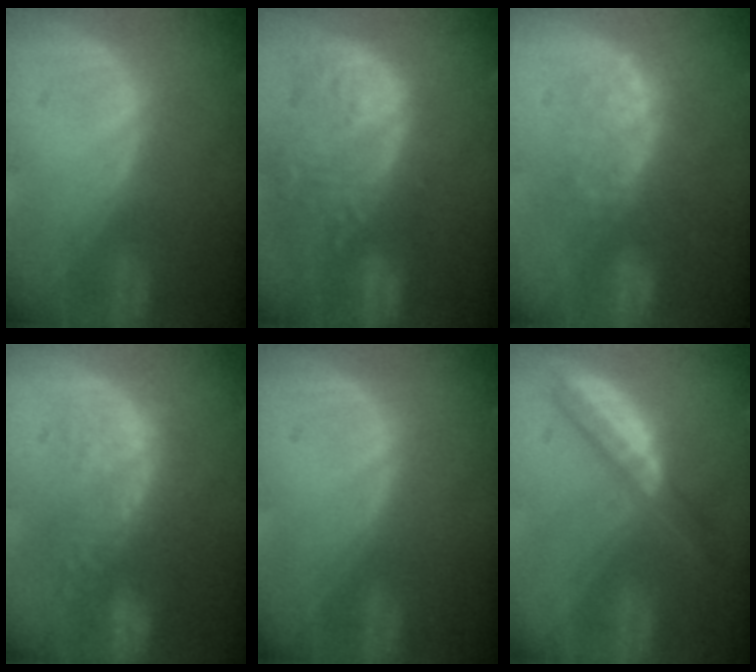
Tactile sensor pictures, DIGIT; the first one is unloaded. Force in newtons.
{"total": 13.5, "press": 11.4, "slide": 7.3}
{"total": 7.8, "press": 7.5, "slide": 2.0}
{"total": 11.1, "press": 9.7, "slide": 5.5}
{"total": 0.0}
{"total": 4.8, "press": 4.7, "slide": 1.0}